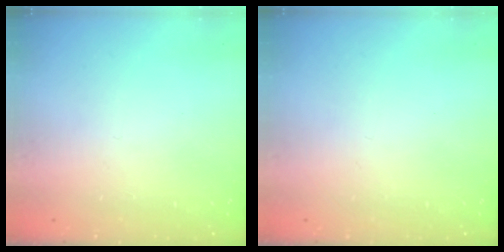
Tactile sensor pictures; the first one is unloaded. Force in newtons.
{"total": 0.0}